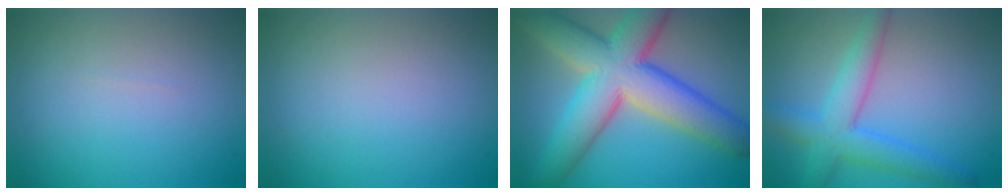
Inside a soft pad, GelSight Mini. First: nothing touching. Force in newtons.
{"total": 0.0}
{"total": 12.6, "press": 12.6, "slide": 0.7}
{"total": 5.1, "press": 5.1, "slide": 0.2}